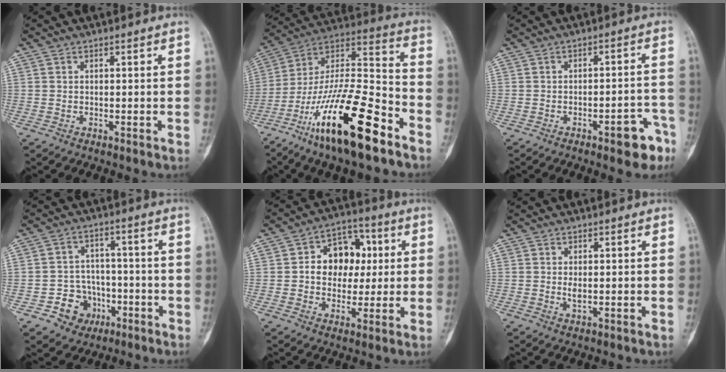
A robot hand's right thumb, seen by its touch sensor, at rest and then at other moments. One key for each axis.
{"total": 24.6, "fx": -14.0, "fy": 6.4, "fz": 19.2, "tx": -0.370, "ty": 0.067, "tz": -0.247}
{"total": 6.8, "fx": -4.0, "fy": 2.5, "fz": 4.9, "tx": -0.043, "ty": 0.037, "tz": -0.045}
{"total": 8.1, "fx": -3.4, "fy": 7.0, "fz": 2.2, "tx": 0.006, "ty": 0.032, "tz": -0.047}
{"total": 11.7, "fx": 1.4, "fy": 8.9, "fz": 7.5, "tx": -0.060, "ty": 0.017, "tz": 0.017}
{"total": 1.4, "fx": 0.1, "fy": 0.7, "fz": 1.3, "tx": -0.021, "ty": -0.004, "tz": 0.003}